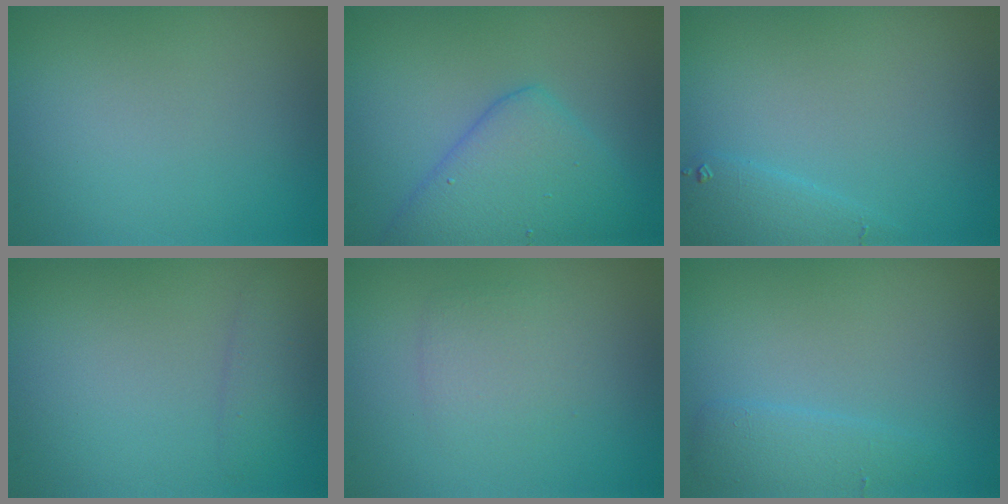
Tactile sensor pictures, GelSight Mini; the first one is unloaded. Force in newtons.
{"total": 5.2, "press": 5.2, "slide": 0.1}
{"total": 1.7, "press": 1.7, "slide": 0.2}
{"total": 1.3, "press": 1.3, "slide": 0.0}
{"total": 1.9, "press": 1.9, "slide": 0.1}
{"total": 1.8, "press": 1.8, "slide": 0.2}